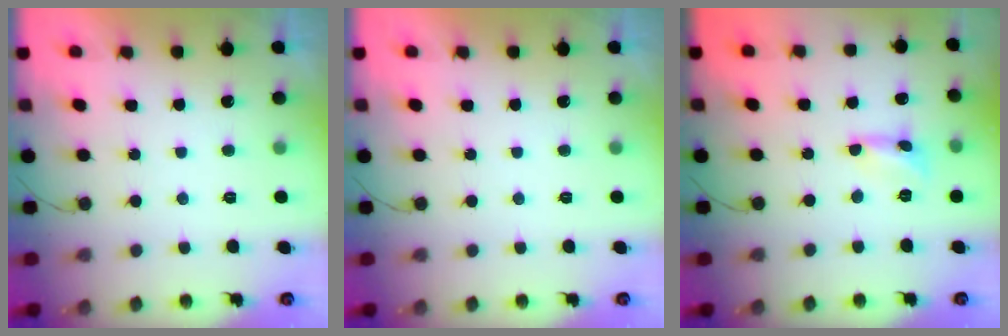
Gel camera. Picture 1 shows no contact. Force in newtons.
{"total": 0.0}
{"total": 2.4, "press": 2.4, "slide": 0.2}